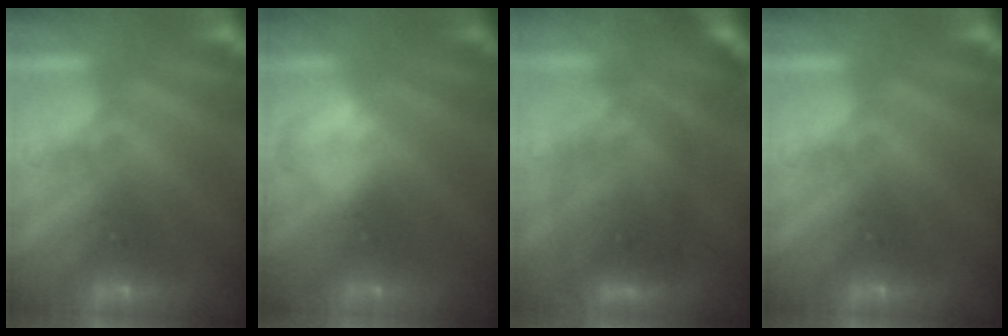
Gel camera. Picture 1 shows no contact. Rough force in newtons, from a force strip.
{"total": 2.2}
{"total": 2.7}
{"total": 0.0}